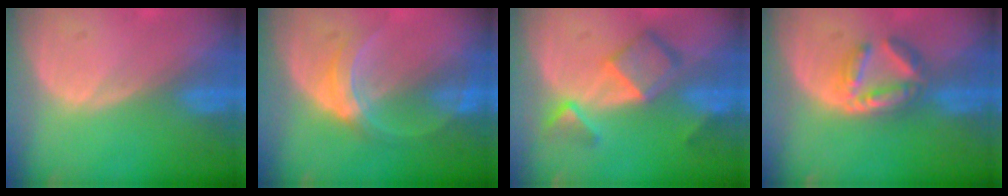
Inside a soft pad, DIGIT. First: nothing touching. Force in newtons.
{"total": 5.2, "press": 5.1, "slide": 0.9}
{"total": 7.4, "press": 6.4, "slide": 3.8}
{"total": 5.7, "press": 5.5, "slide": 1.4}